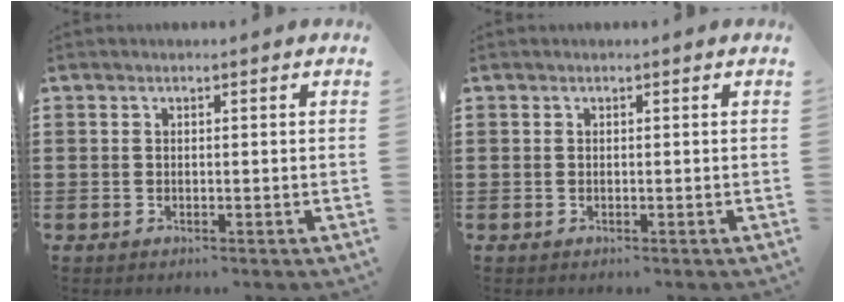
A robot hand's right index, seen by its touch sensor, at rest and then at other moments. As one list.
[{"total": 0.0}]